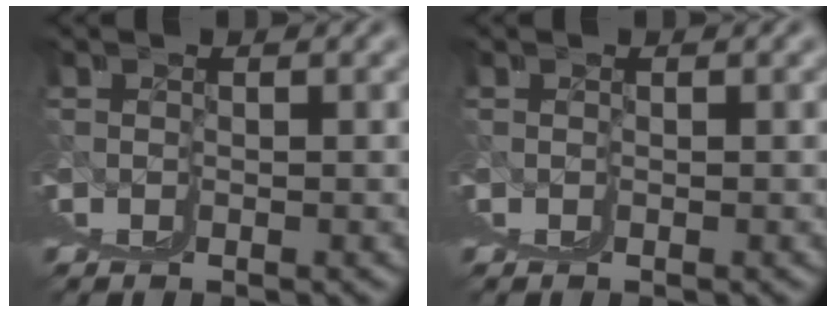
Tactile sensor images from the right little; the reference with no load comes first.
{"total": 0.0}